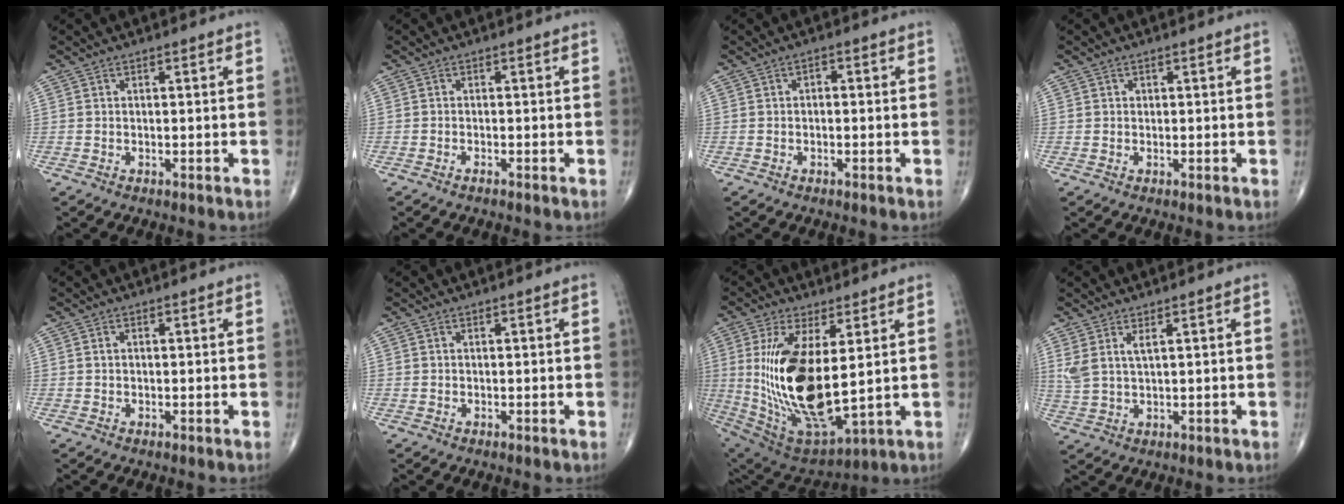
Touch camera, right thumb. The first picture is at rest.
{"total": 0.6, "force": [-0.5, 0.1, 0.3], "torque": [-0.008, 0.003, -0.011]}
{"total": 1.1, "force": [-0.1, 0.7, 0.9], "torque": [-0.003, 0.005, -0.008]}
{"total": 0.7, "force": [0.2, 0.7, 0.1], "torque": [0.005, 0.001, 0.003]}
{"total": 0.5, "force": [0.1, 0.3, 0.4], "torque": [-0.009, 0.003, 0.002]}
{"total": 0.0}
{"total": 21.5, "force": [2.1, 8.7, 19.5], "torque": [-0.389, -0.030, 0.060]}
{"total": 4.4, "force": [2.0, 1.4, 3.6], "torque": [-0.090, -0.006, 0.050]}